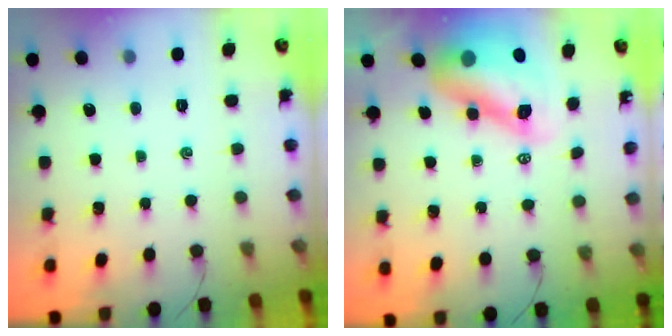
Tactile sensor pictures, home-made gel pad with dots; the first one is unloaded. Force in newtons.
{"total": 12.6, "press": 12.1, "slide": 3.7}